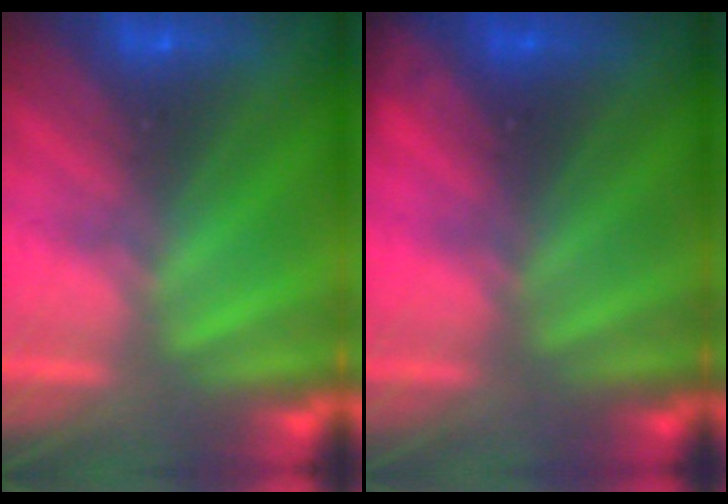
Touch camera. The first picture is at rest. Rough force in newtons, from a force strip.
{"total": 2.0}